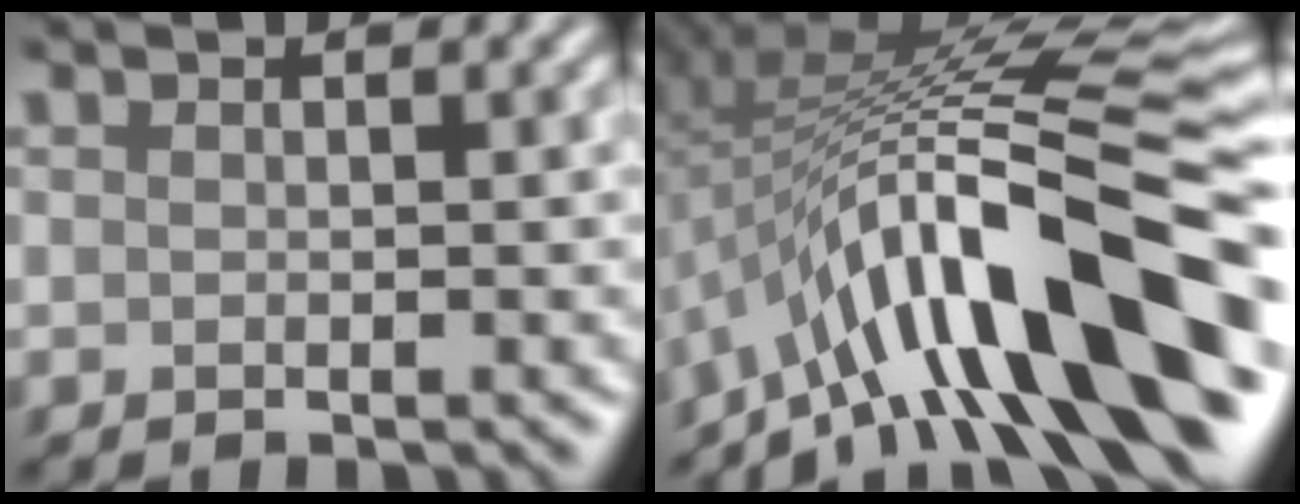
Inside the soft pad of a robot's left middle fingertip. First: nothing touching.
{"total": 14.6, "force": [-5.4, 3.2, 13.1], "torque": [-0.194, 0.032, -0.078]}